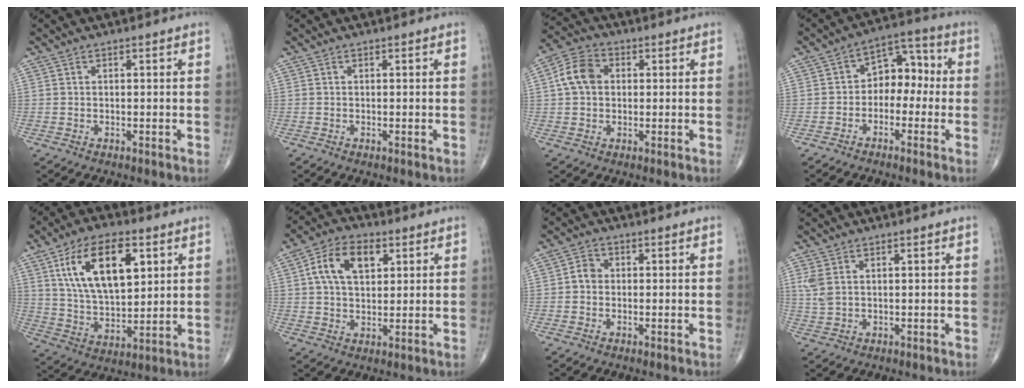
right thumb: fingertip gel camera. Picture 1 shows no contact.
{"total": 0.0}
{"total": 7.4, "force": [1.0, 5.6, 4.8], "torque": [-0.084, 0.017, 0.010]}
{"total": 8.2, "force": [-1.1, 5.8, 5.6], "torque": [-0.048, 0.042, -0.035]}
{"total": 17.7, "force": [6.6, 8.8, 13.9], "torque": [-0.226, -0.020, 0.125]}
{"total": 10.4, "force": [3.3, 6.2, 7.7], "torque": [-0.125, 0.006, 0.054]}
{"total": 2.7, "force": [-0.1, 2.4, 1.4], "torque": [-0.015, 0.009, -0.009]}
{"total": 3.3, "force": [1.1, 2.0, 2.4], "torque": [-0.062, 0.003, 0.030]}